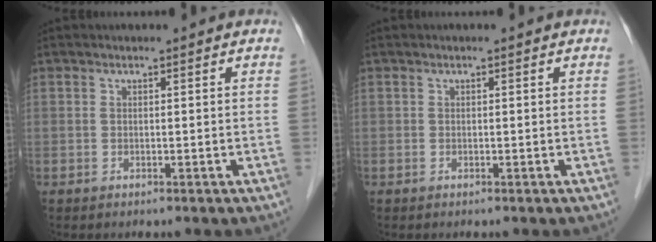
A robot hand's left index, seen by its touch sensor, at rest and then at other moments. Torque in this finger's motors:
{"motor_torque": [0.01, 0.01, -0.03, -0.01]}